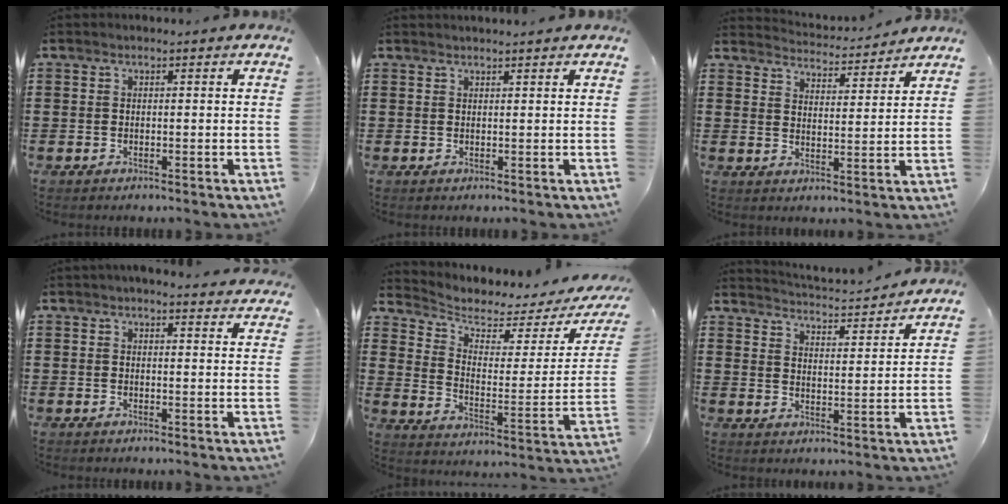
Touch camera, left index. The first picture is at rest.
{"total": 1.1, "force": [1.0, -0.3, 0.2], "torque": [-0.003, -0.005, 0.021]}
{"total": 4.0, "force": [4.0, -0.5, 0.2], "torque": [-0.023, -0.030, 0.069]}
{"total": 2.2, "force": [2.2, 0.1, 0.5], "torque": [-0.015, -0.005, 0.042]}
{"total": 3.5, "force": [2.9, 1.3, 1.4], "torque": [-0.053, -0.025, 0.045]}
{"total": 3.5, "force": [3.4, -0.7, 0.3], "torque": [-0.025, -0.032, 0.056]}